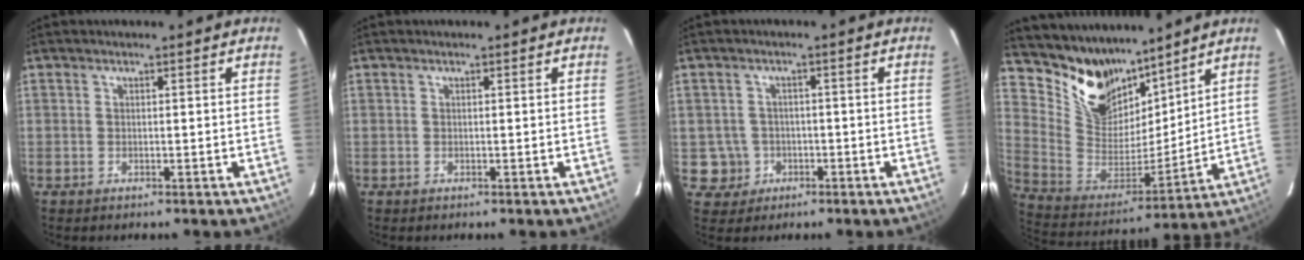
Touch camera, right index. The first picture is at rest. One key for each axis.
{"total": 0.0}
{"total": 4.8, "fx": -1.2, "fy": 4.6, "fz": 0.1, "tx": -0.009, "ty": 0.022, "tz": -0.013}
{"total": 16.7, "fx": 13.1, "fy": 8.7, "fz": 5.8, "tx": -0.145, "ty": -0.005, "tz": 0.261}